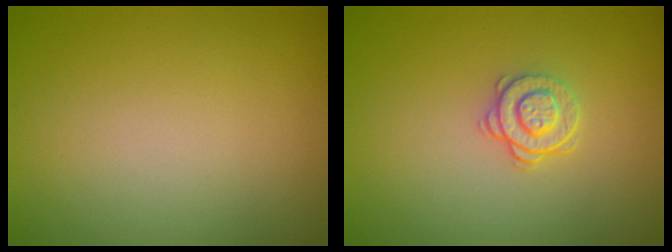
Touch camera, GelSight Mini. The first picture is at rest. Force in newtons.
{"total": 1.7, "press": 1.3, "slide": 1.1}